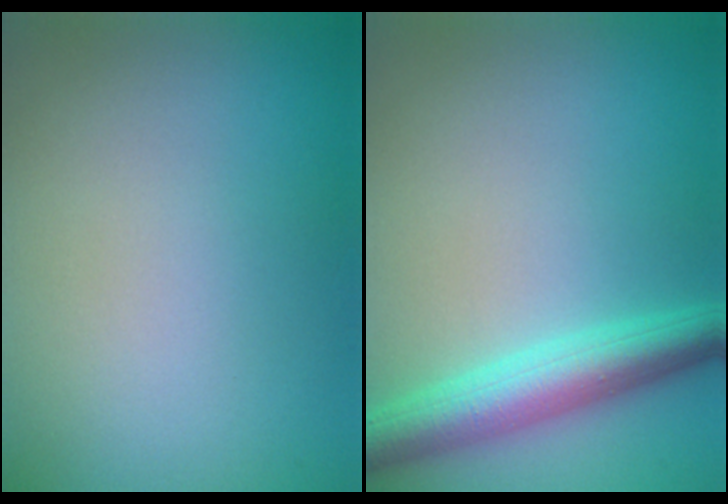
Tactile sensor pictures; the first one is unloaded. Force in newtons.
{"total": 5.0, "press": 5.0, "slide": 0.1}